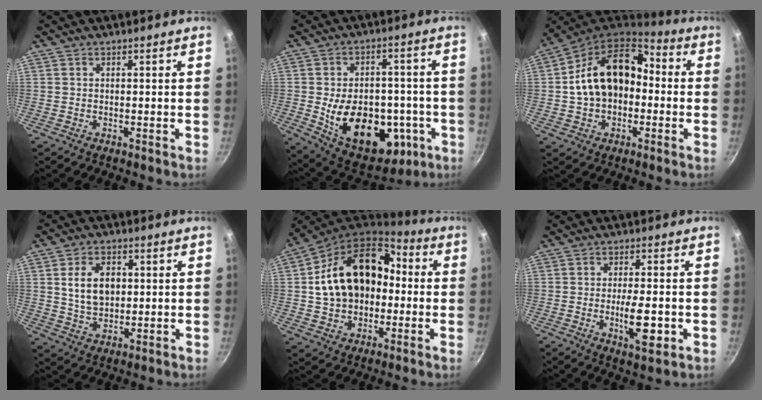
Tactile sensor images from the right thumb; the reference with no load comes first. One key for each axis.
{"total": 22.4, "fx": -5.1, "fy": 14.7, "fz": 16.1, "tx": -0.211, "ty": 0.017, "tz": -0.051}
{"total": 18.8, "fx": 0.2, "fy": 13.7, "fz": 12.9, "tx": -0.195, "ty": 0.054, "tz": -0.003}
{"total": 9.2, "fx": 1.6, "fy": 6.4, "fz": 6.5, "tx": -0.095, "ty": -0.005, "tz": 0.032}
{"total": 20.8, "fx": 1.0, "fy": 15.2, "fz": 14.2, "tx": -0.219, "ty": 0.054, "tz": 0.016}
{"total": 7.9, "fx": -1.9, "fy": 2.7, "fz": 7.2, "tx": -0.109, "ty": 0.002, "tz": -0.026}